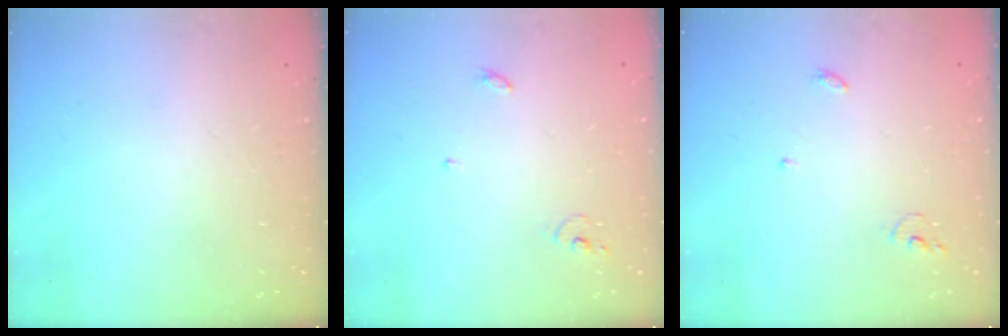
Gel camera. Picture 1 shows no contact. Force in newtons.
{"total": 3.8, "press": 3.8, "slide": 0.2}
{"total": 3.7, "press": 3.6, "slide": 0.3}